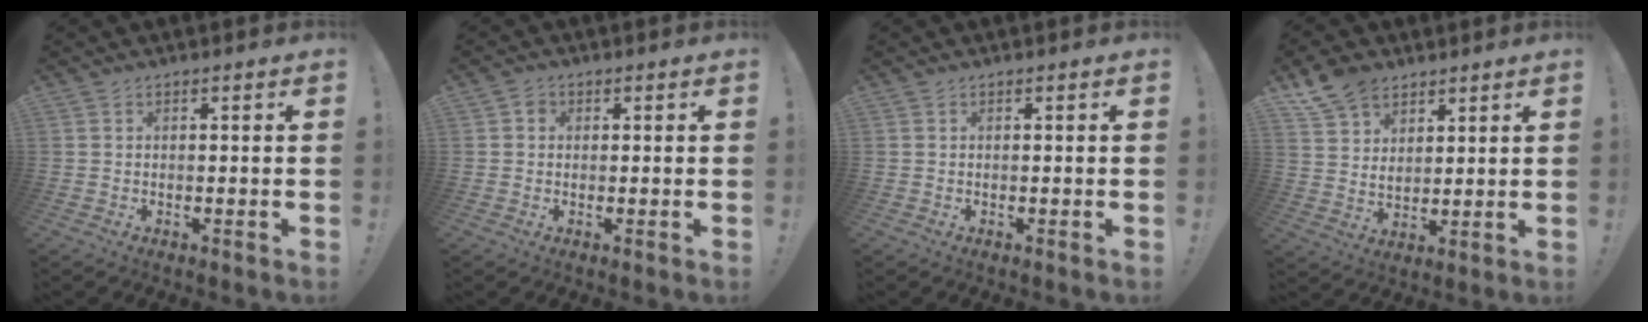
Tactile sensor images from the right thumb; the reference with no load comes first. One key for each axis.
{"total": 1.8, "fx": 0.1, "fy": 1.7, "fz": 0.8, "tx": -0.013, "ty": 0.005, "tz": 0.000}
{"total": 0.0}
{"total": 10.3, "fx": 7.4, "fy": 6.3, "fz": 3.4, "tx": -0.070, "ty": -0.040, "tz": 0.146}